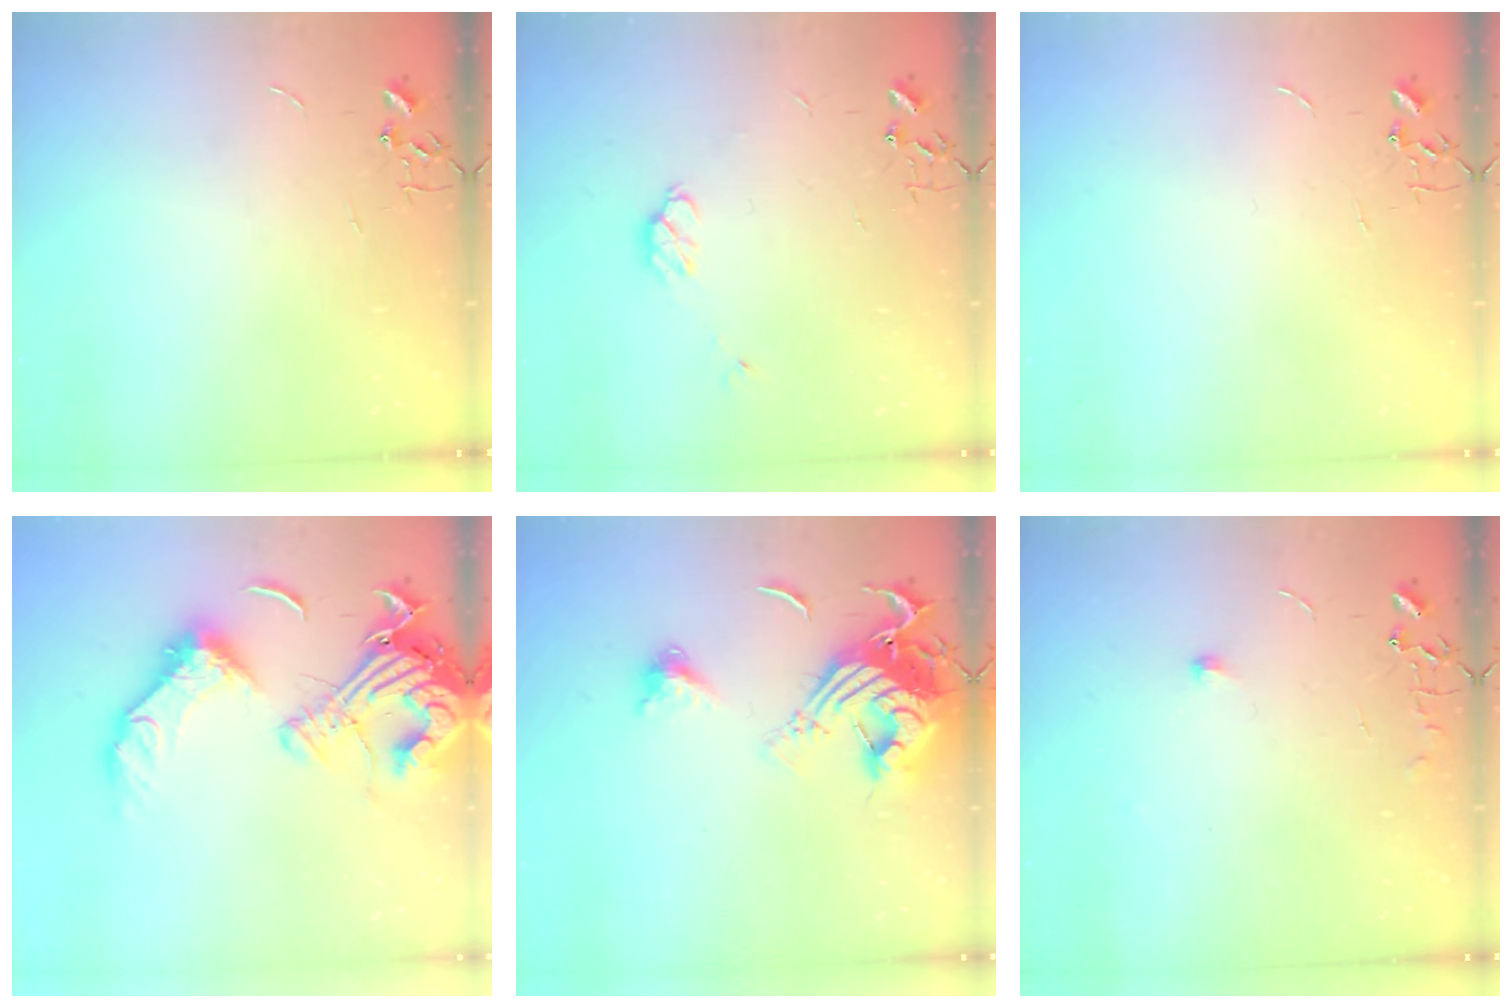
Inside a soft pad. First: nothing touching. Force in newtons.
{"total": 6.2, "press": 6.0, "slide": 1.5}
{"total": 0.0}
{"total": 22.6, "press": 22.3, "slide": 3.7}
{"total": 17.1, "press": 17.0, "slide": 1.9}
{"total": 6.1, "press": 6.1, "slide": 0.9}